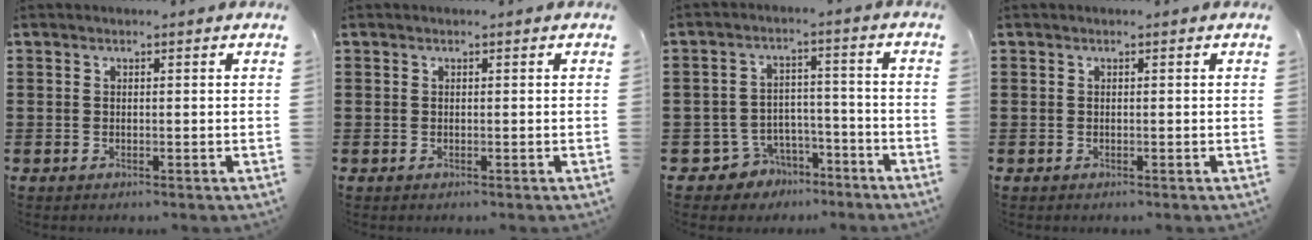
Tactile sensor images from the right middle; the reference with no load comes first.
{"total": 0.0}
{"total": 5.1, "force": [-4.3, 2.8, 0.5], "torque": [-0.027, 0.011, -0.084]}
{"total": 0.0}